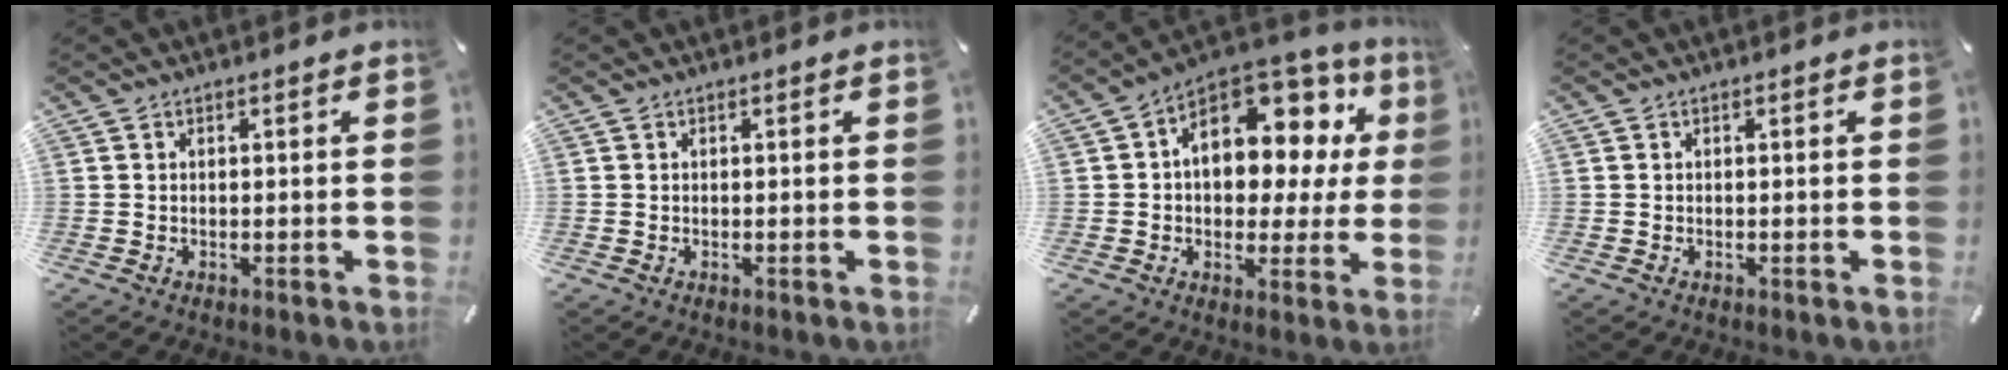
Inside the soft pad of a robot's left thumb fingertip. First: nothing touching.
{"total": 0.0}
{"total": 13.5, "force": [4.7, 9.1, 8.8], "torque": [-0.116, -0.043, 0.082]}
{"total": 0.0}